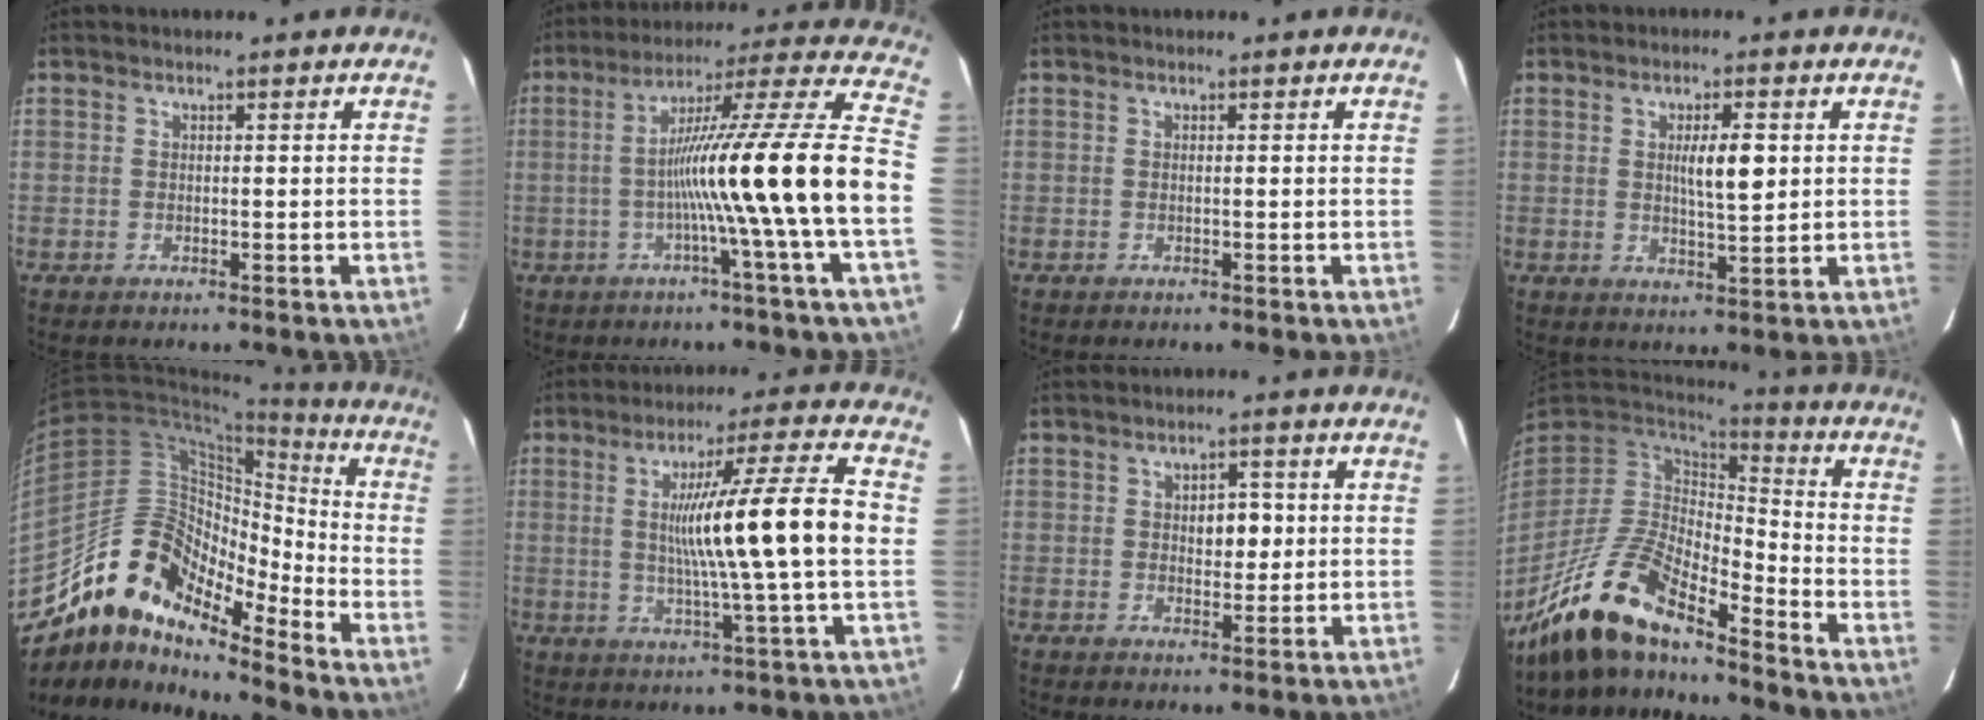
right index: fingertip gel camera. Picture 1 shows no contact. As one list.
[{"total": 19.1, "force": [-3.8, -3.0, 18.5], "torque": [-0.280, 0.006, -0.077]}, {"total": 0.0}, {"total": 5.1, "force": [1.0, 0.9, 4.9], "torque": [-0.082, 0.000, 0.018]}, {"total": 14.8, "force": [-11.0, 5.4, 8.4], "torque": [-0.148, 0.056, -0.193]}, {"total": 14.4, "force": [0.7, -1.6, 14.2], "torque": [-0.234, 0.001, 0.014]}, {"total": 3.8, "force": [0.5, 2.1, 3.1], "torque": [-0.042, 0.005, 0.012]}, {"total": 14.5, "force": [-11.6, 3.6, 8.0], "torque": [-0.155, 0.006, -0.218]}]